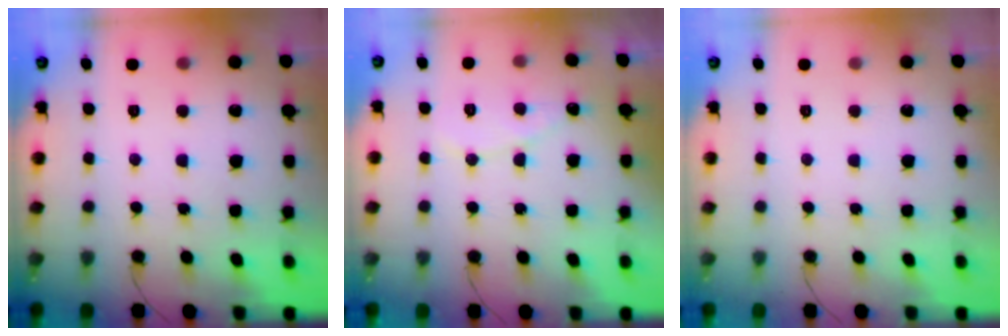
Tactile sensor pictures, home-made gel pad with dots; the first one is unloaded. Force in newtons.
{"total": 6.1, "press": 6.1, "slide": 0.5}
{"total": 0.0}